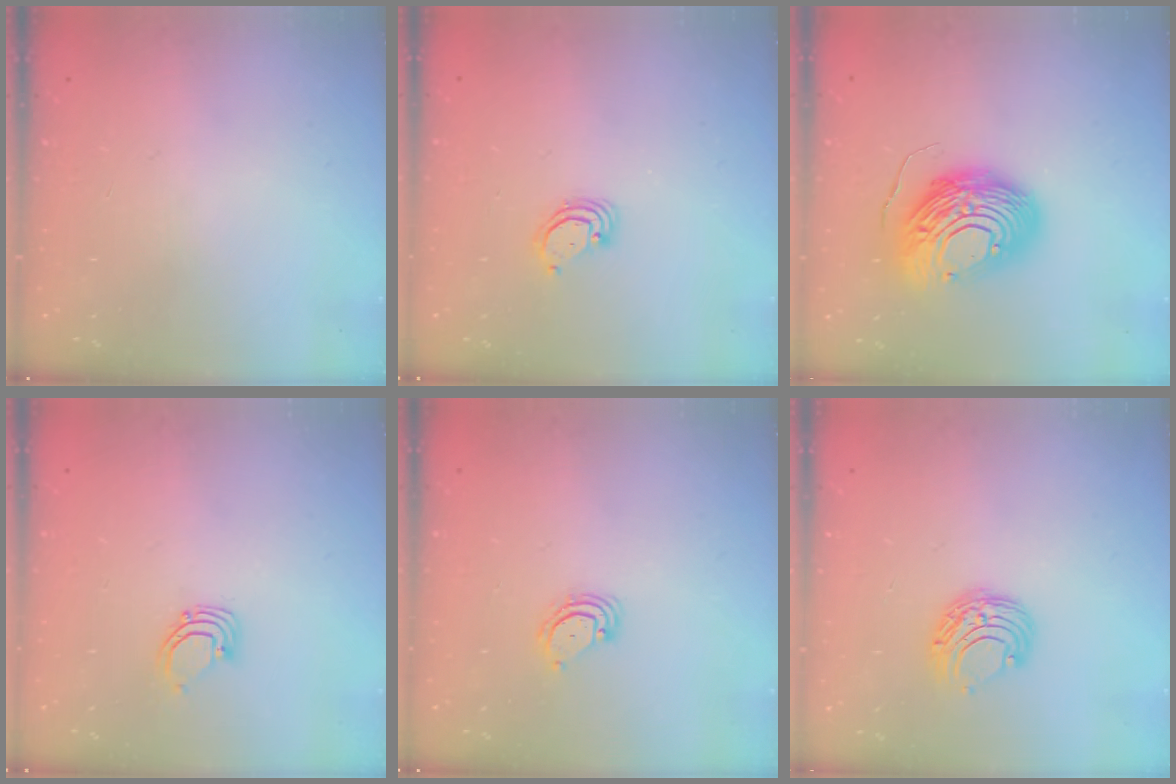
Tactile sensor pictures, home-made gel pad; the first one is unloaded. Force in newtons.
{"total": 3.2, "press": 3.2, "slide": 0.2}
{"total": 16.1, "press": 16.0, "slide": 1.6}
{"total": 2.7, "press": 2.7, "slide": 0.2}
{"total": 3.8, "press": 3.8, "slide": 0.3}
{"total": 7.6, "press": 7.6, "slide": 0.6}